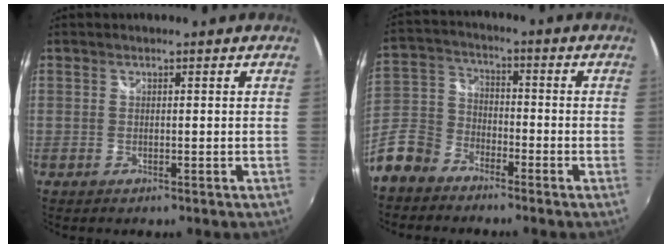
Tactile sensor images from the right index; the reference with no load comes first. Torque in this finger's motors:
{"motor_torque": [-0.11, -0.22, -0.56, -0.21]}